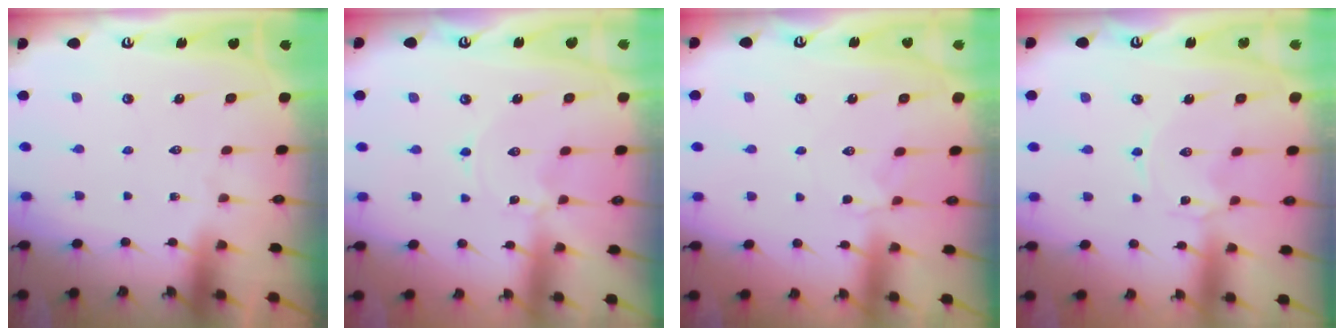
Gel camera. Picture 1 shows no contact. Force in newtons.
{"total": 0.0}
{"total": 2.3, "press": 2.3, "slide": 0.5}
{"total": 0.0}